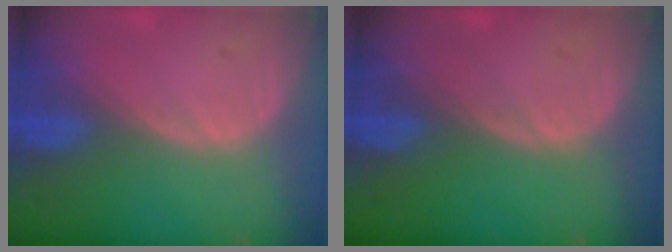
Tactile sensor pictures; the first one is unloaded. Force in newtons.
{"total": 0.0}